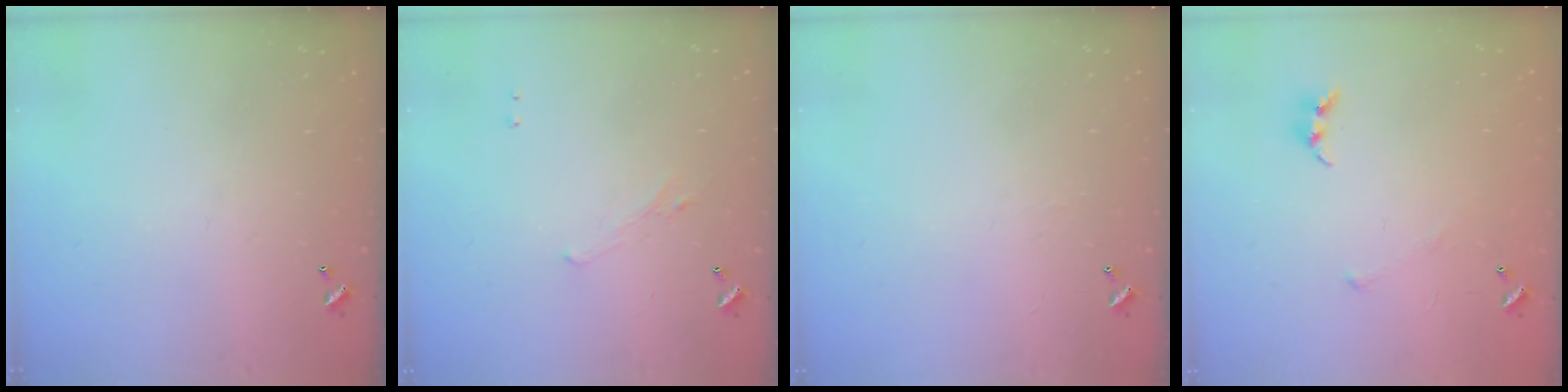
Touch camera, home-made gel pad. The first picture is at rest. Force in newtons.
{"total": 1.2, "press": 0.9, "slide": 0.8}
{"total": 2.6, "press": 2.6, "slide": 0.4}
{"total": 4.7, "press": 4.7, "slide": 0.6}